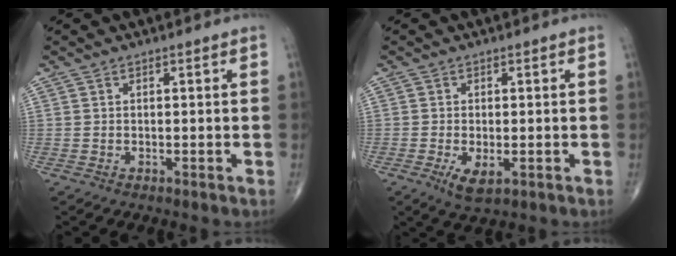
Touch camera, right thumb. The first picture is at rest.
{"total": 3.8, "force": [-1.3, 1.7, 3.2], "torque": [-0.057, -0.008, -0.019]}